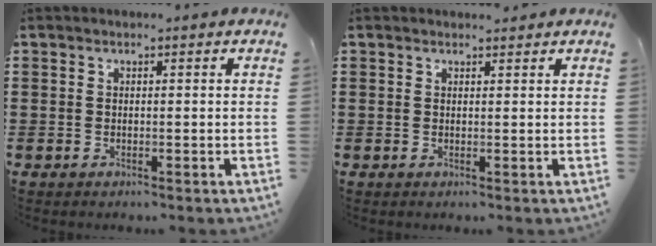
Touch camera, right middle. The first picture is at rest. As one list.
[{"total": 0.8, "force": [0.8, 0.3, 0.0], "torque": [0.006, -0.003, 0.013]}]